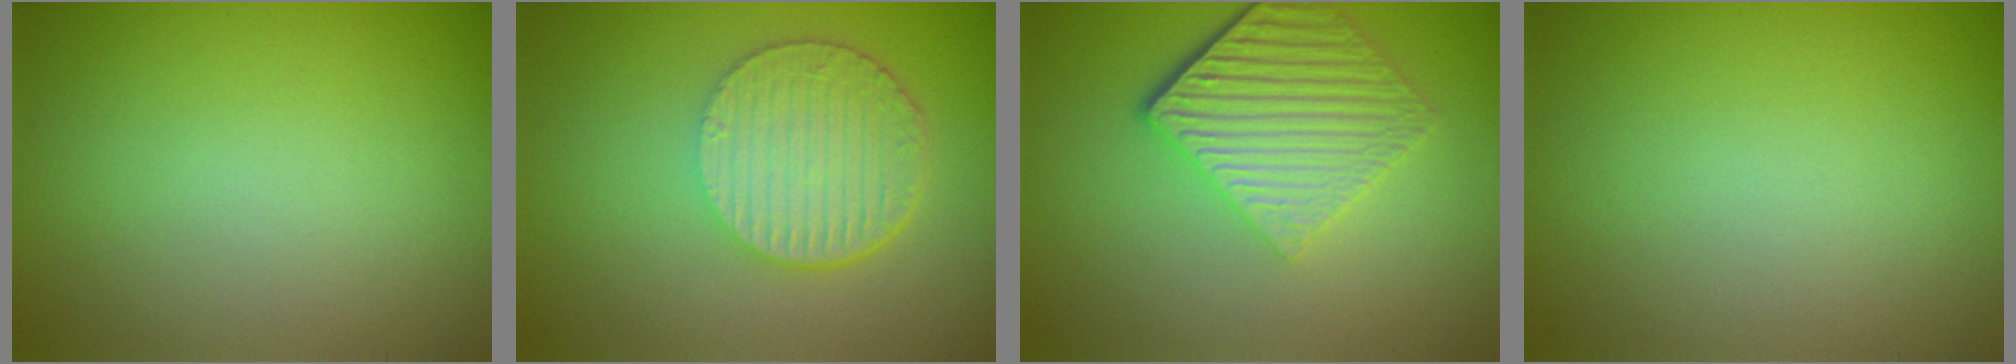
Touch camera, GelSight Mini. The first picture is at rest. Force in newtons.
{"total": 6.0, "press": 4.1, "slide": 4.4}
{"total": 5.8, "press": 4.2, "slide": 4.0}
{"total": 0.0}